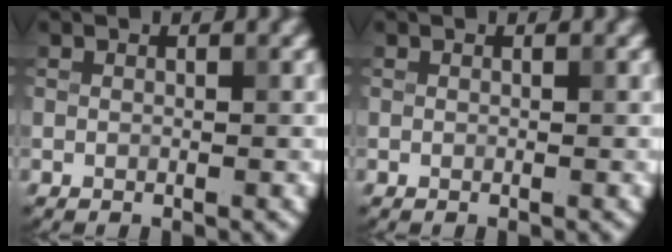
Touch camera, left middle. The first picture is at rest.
{"total": 0.0}